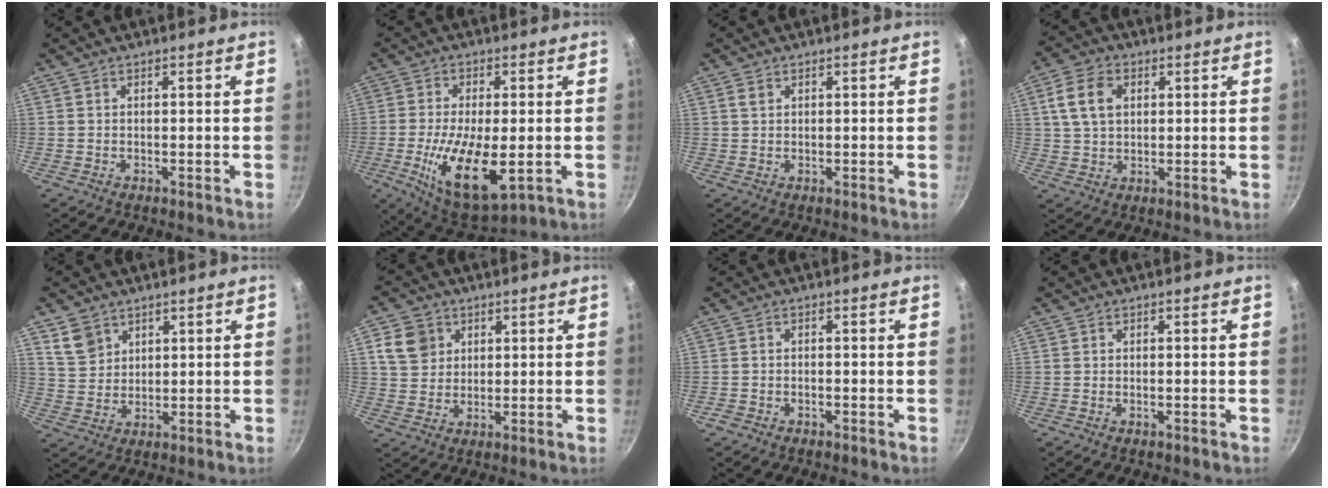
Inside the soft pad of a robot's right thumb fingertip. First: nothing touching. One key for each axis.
{"total": 15.2, "fx": -3.1, "fy": 6.3, "fz": 13.5, "tx": -0.240, "ty": -0.006, "tz": -0.047}
{"total": 1.5, "fx": 0.7, "fy": 1.0, "fz": 0.8, "tx": -0.014, "ty": -0.001, "tz": 0.013}
{"total": 8.1, "fx": 2.2, "fy": 5.7, "fz": 5.4, "tx": -0.088, "ty": 0.007, "tz": 0.040}
{"total": 5.8, "fx": 3.4, "fy": 4.3, "fz": 1.9, "tx": -0.015, "ty": -0.007, "tz": 0.073}
{"total": 7.5, "fx": 2.6, "fy": 6.6, "fz": 2.3, "tx": -0.011, "ty": 0.004, "tz": 0.045}
{"total": 1.2, "fx": -0.9, "fy": 0.7, "fz": 0.4, "tx": -0.017, "ty": 0.011, "tz": -0.020}
{"total": 0.5, "fx": -0.2, "fy": 0.2, "fz": 0.4, "tx": -0.008, "ty": 0.003, "tz": -0.006}